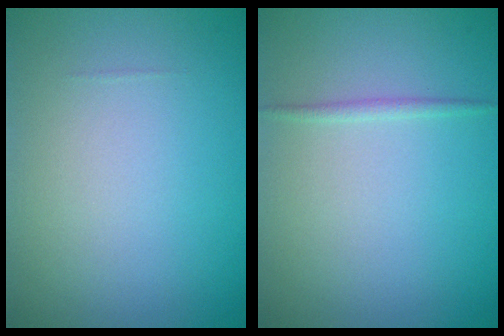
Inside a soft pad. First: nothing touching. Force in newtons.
{"total": 0.7, "press": 0.7, "slide": 0.0}